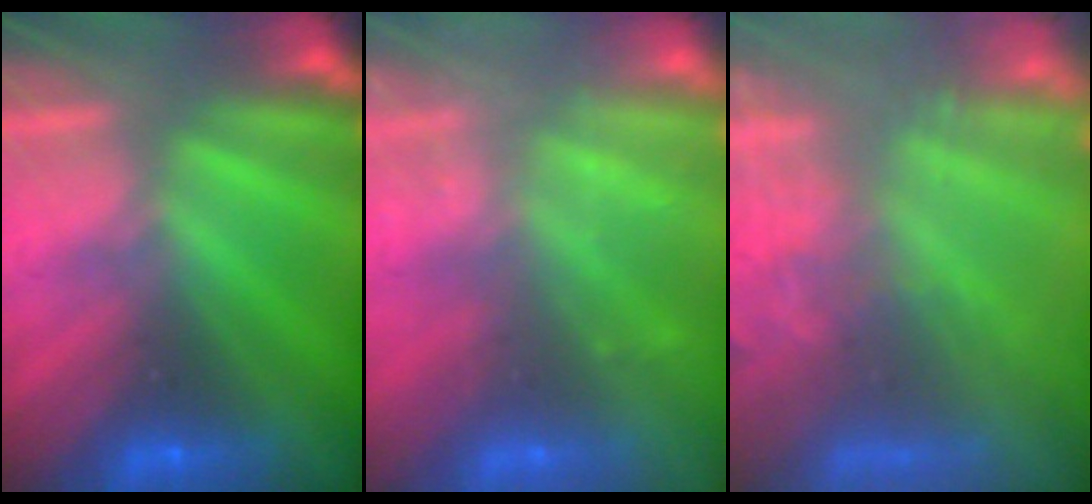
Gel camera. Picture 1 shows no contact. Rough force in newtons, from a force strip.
{"total": 2.4}
{"total": 7.8}